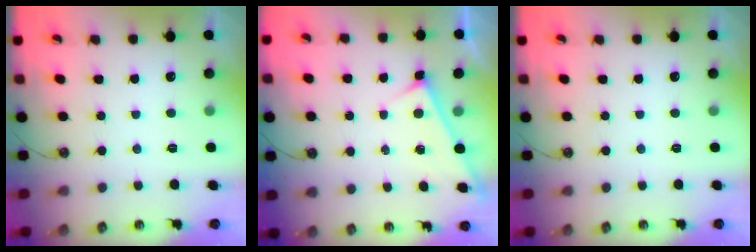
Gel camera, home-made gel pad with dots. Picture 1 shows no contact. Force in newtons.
{"total": 3.5, "press": 3.5, "slide": 0.2}
{"total": 0.0}